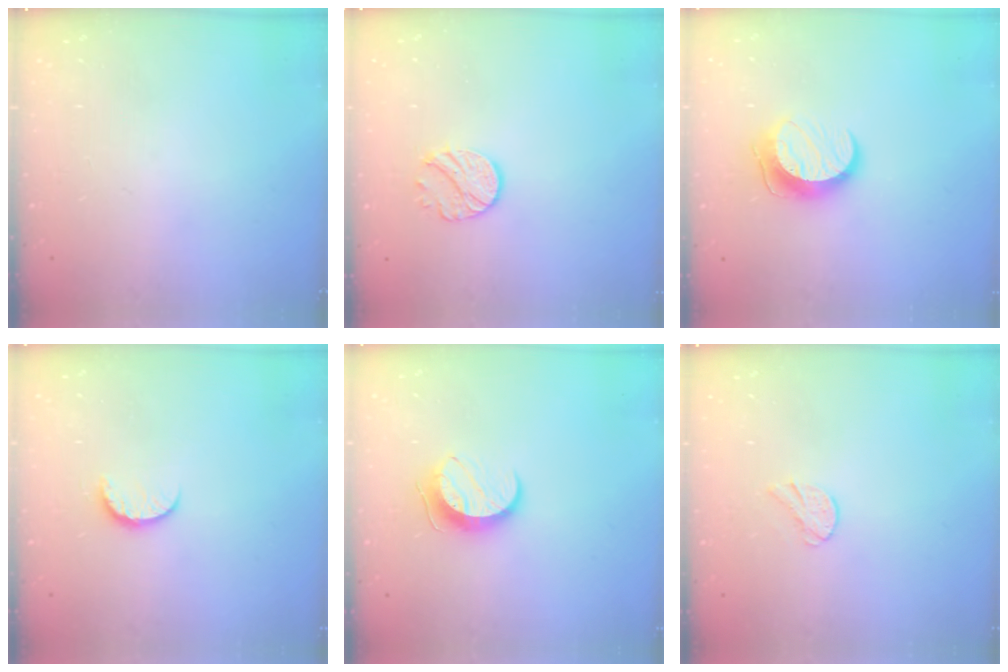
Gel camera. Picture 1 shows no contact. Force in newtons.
{"total": 8.5, "press": 8.5, "slide": 0.4}
{"total": 10.3, "press": 10.3, "slide": 0.5}
{"total": 6.4, "press": 6.3, "slide": 0.6}
{"total": 10.3, "press": 10.2, "slide": 0.5}
{"total": 5.8, "press": 5.8, "slide": 0.6}